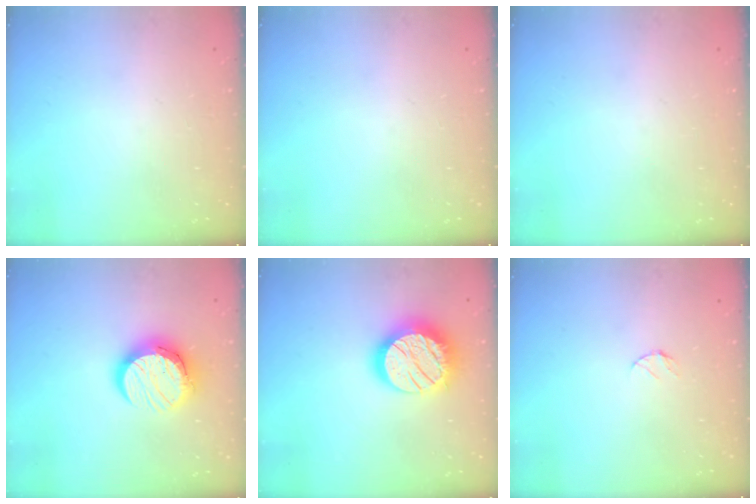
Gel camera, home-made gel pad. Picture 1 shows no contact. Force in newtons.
{"total": 0.0}
{"total": 0.0}
{"total": 12.4, "press": 12.4, "slide": 0.9}
{"total": 19.0, "press": 18.9, "slide": 0.9}
{"total": 3.6, "press": 3.6, "slide": 0.4}